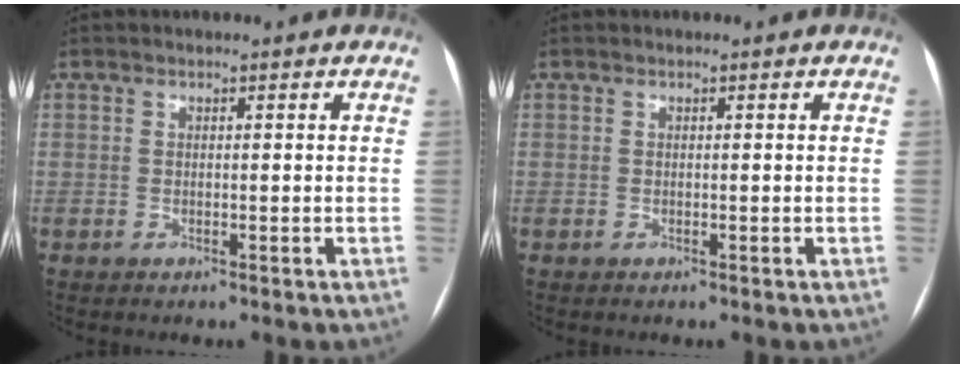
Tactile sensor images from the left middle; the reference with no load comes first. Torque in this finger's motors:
{"motor_torque": [0.00, 0.00, 0.00, 0.00]}